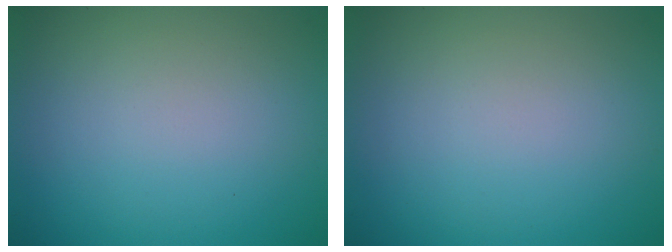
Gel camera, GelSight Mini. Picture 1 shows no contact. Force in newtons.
{"total": 0.0}